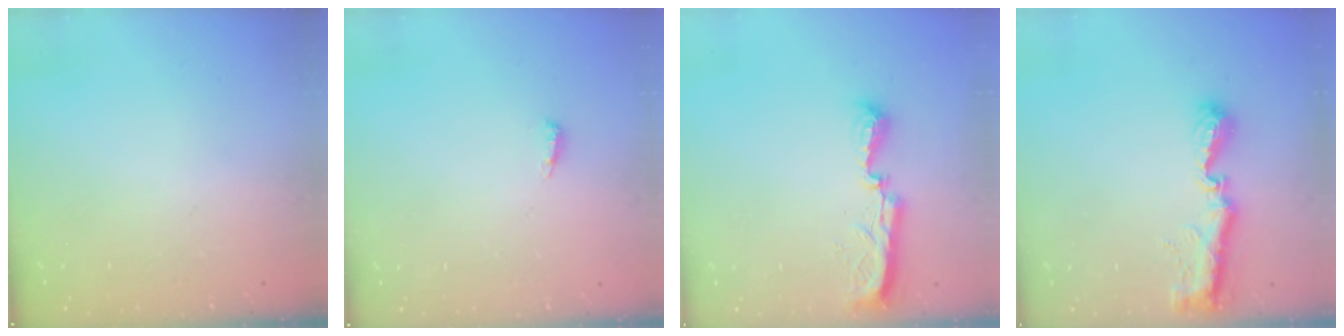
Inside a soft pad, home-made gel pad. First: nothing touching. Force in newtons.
{"total": 4.6, "press": 4.5, "slide": 0.9}
{"total": 8.3, "press": 8.3, "slide": 0.9}
{"total": 9.2, "press": 9.2, "slide": 0.4}